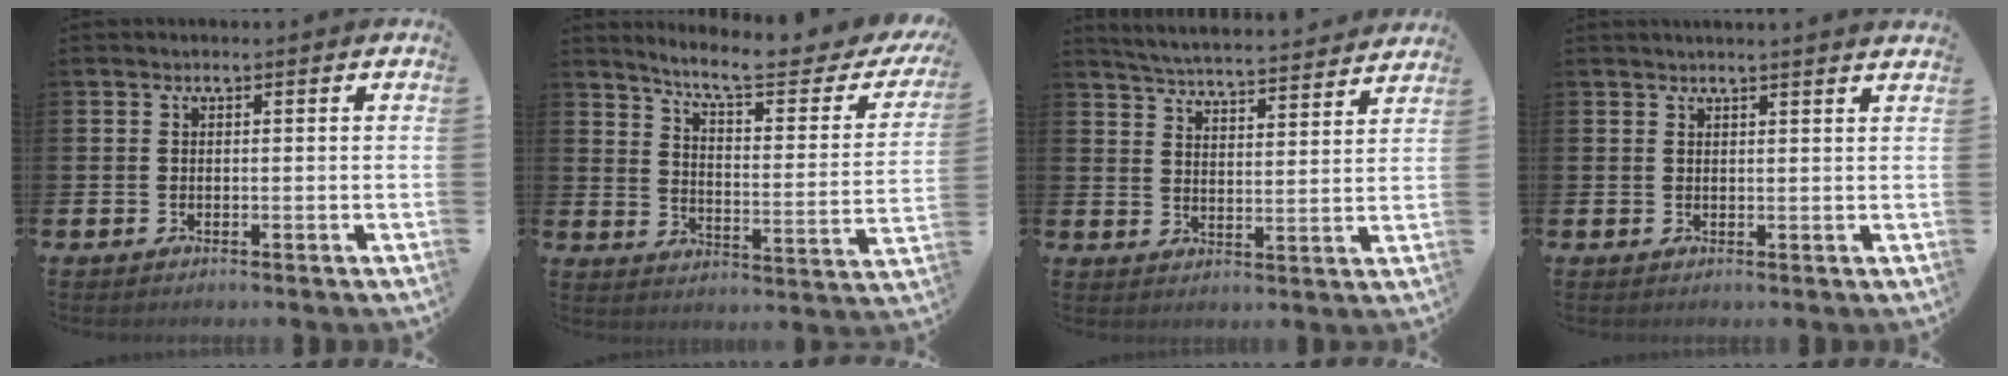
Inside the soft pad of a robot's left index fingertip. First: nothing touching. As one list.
[{"total": 8.1, "force": [7.0, 1.2, 4.0], "torque": [-0.093, -0.052, 0.111]}, {"total": 5.4, "force": [5.3, 0.0, 0.8], "torque": [-0.038, -0.041, 0.091]}, {"total": 1.5, "force": [1.5, -0.4, 0.1], "torque": [0.002, -0.008, 0.026]}]